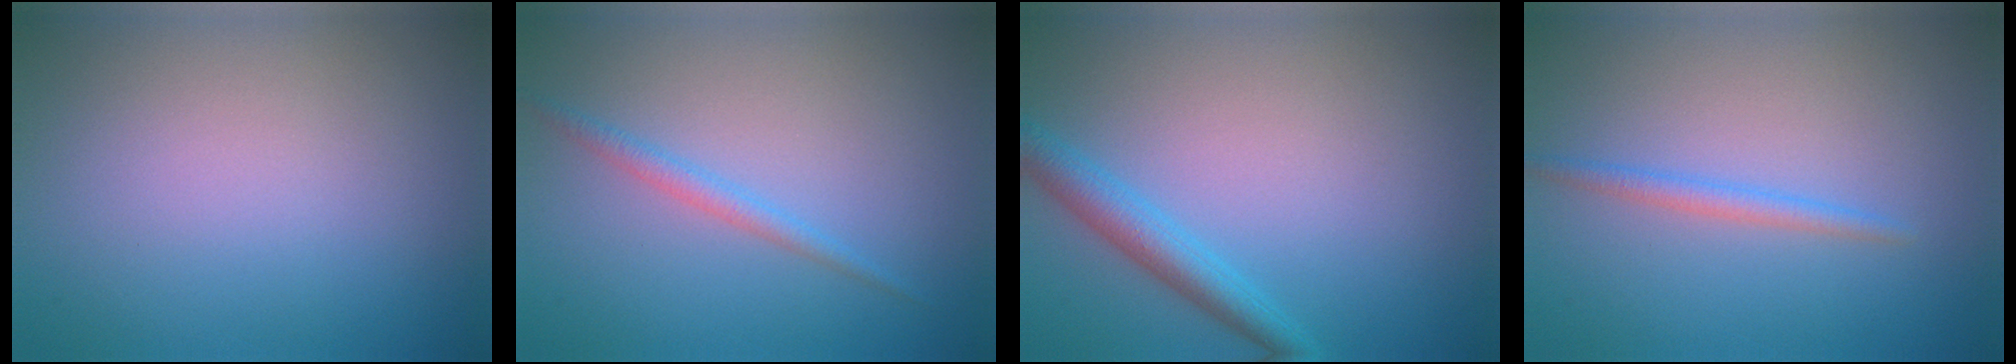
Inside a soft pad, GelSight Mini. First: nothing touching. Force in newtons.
{"total": 1.5, "press": 1.5, "slide": 0.1}
{"total": 3.0, "press": 3.0, "slide": 0.0}
{"total": 1.5, "press": 1.5, "slide": 0.1}